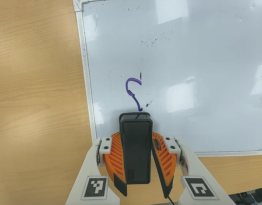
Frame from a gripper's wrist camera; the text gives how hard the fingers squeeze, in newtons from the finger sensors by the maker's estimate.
{"total": 9.9, "left": 9.0, "right": 10.7}